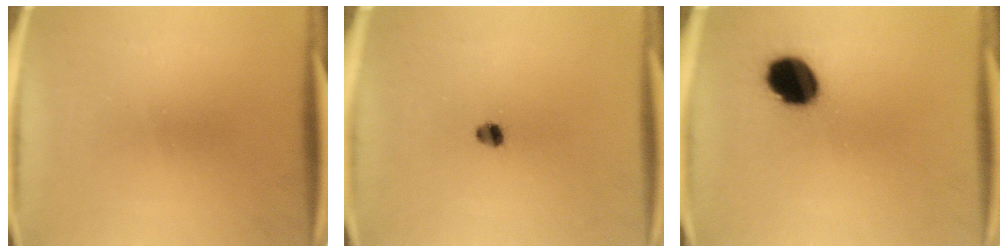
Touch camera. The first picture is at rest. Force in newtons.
{"total": 2.3}
{"total": 11.8}